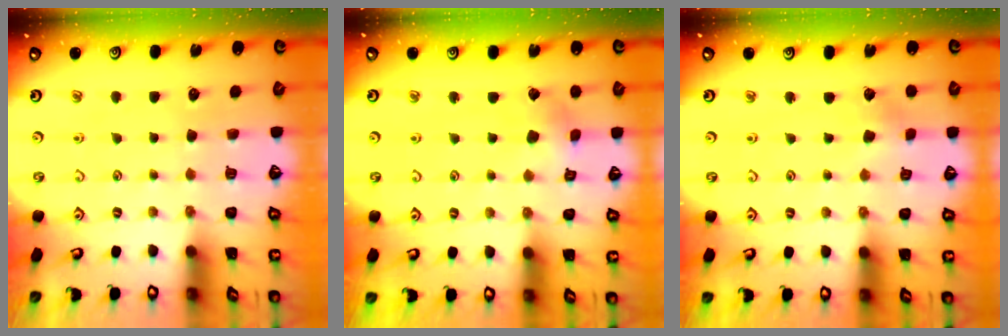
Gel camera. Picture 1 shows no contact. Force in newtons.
{"total": 3.4, "press": 3.4, "slide": 0.4}
{"total": 1.8, "press": 1.8, "slide": 0.2}